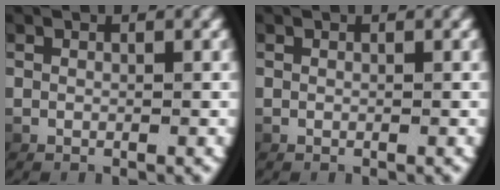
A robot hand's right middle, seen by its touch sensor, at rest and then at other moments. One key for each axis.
{"total": 0.0}